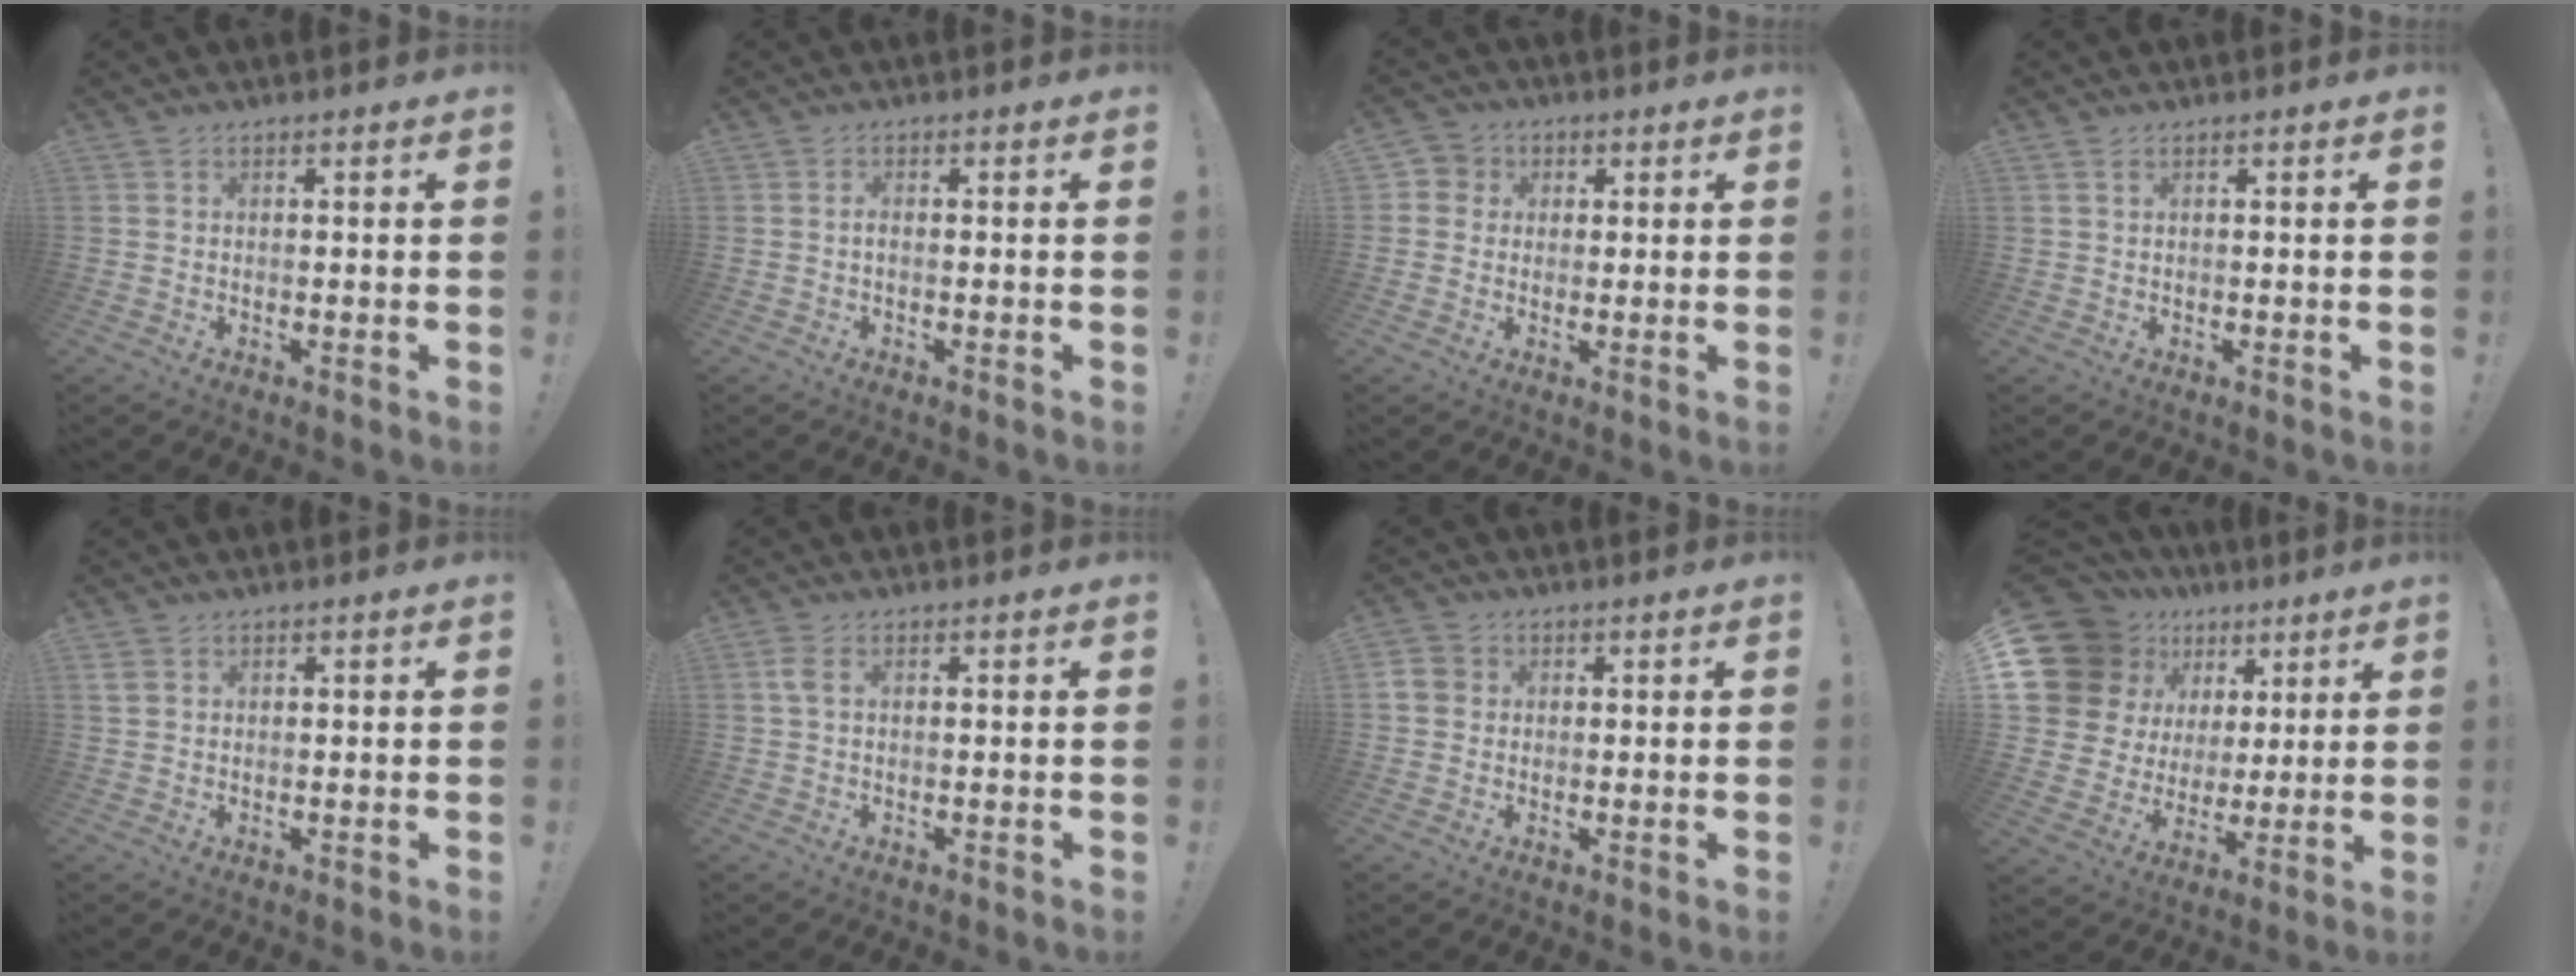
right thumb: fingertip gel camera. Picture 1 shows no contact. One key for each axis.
{"total": 1.1, "fx": -0.4, "fy": 0.3, "fz": 1.0, "tx": -0.023, "ty": 0.005, "tz": -0.006}
{"total": 4.3, "fx": 0.2, "fy": 4.2, "fz": 1.1, "tx": -0.019, "ty": 0.009, "tz": 0.004}
{"total": 1.1, "fx": 0.6, "fy": 0.5, "fz": 0.8, "tx": -0.014, "ty": 0.001, "tz": 0.010}
{"total": 1.8, "fx": 0.9, "fy": 1.1, "fz": 1.1, "tx": -0.025, "ty": 0.004, "tz": 0.019}
{"total": 2.8, "fx": 0.8, "fy": 0.9, "fz": 2.5, "tx": -0.045, "ty": 0.002, "tz": 0.013}
{"total": 4.3, "fx": 0.8, "fy": 3.7, "fz": 2.0, "tx": -0.042, "ty": 0.007, "tz": 0.016}
{"total": 17.2, "fx": 7.8, "fy": 13.6, "fz": 7.0, "tx": -0.128, "ty": -0.045, "tz": 0.177}